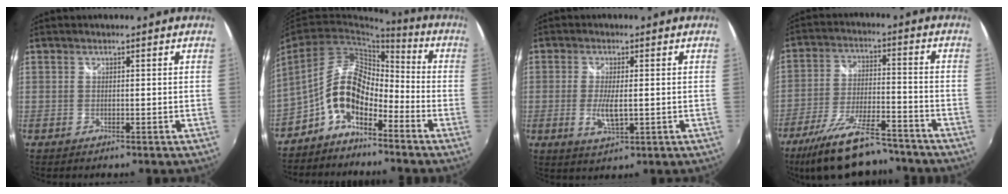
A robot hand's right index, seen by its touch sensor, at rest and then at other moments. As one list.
[{"total": 9.5, "force": [-5.4, 4.9, 6.1], "torque": [-0.120, 0.015, -0.107]}, {"total": 5.1, "force": [-0.8, 1.6, 4.7], "torque": [-0.093, -0.011, -0.011]}, {"total": 18.5, "force": [-15.6, 4.8, 8.8], "torque": [-0.180, -0.020, -0.244]}]